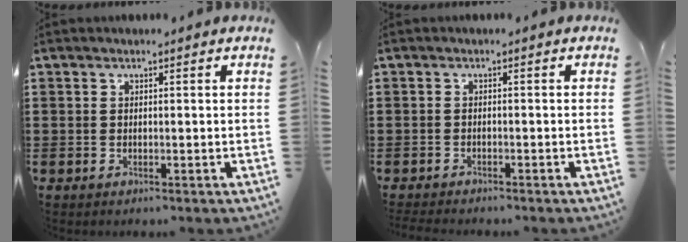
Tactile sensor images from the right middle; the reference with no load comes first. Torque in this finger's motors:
{"motor_torque": [0.77, 0.59, 0.21, 0.05]}